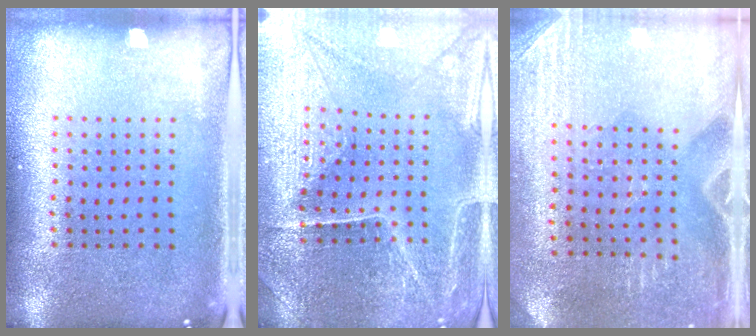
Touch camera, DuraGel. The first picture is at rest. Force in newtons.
{"total": 3.4, "press": 3.4, "slide": 0.3}
{"total": 2.8, "press": 2.5, "slide": 1.2}